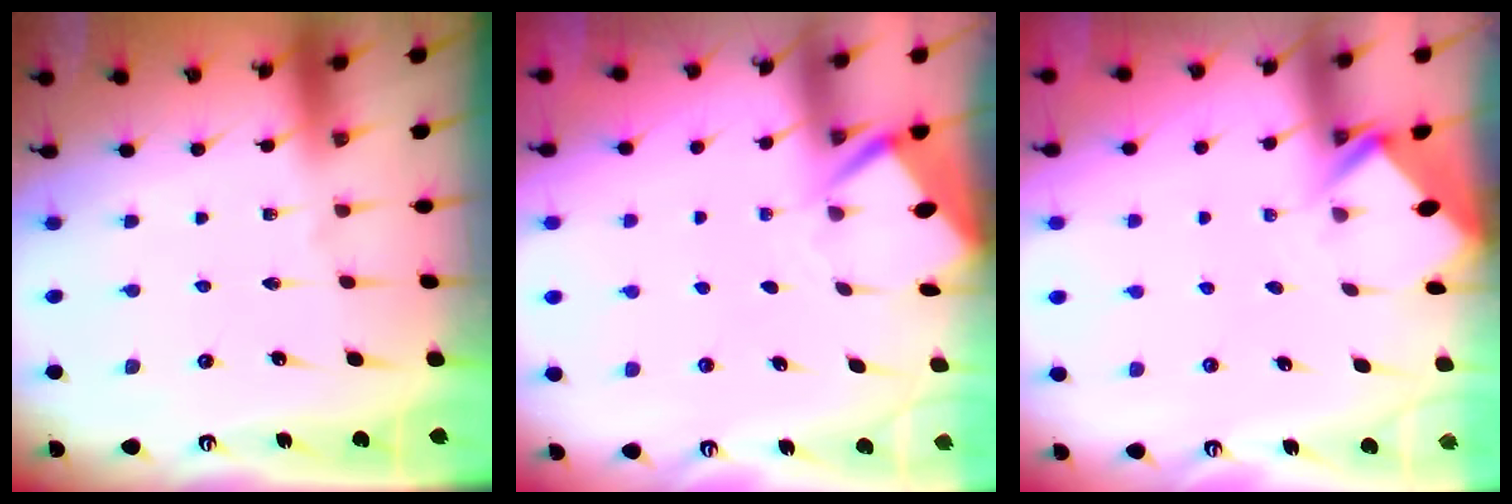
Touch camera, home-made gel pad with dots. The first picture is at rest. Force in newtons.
{"total": 3.8, "press": 3.8, "slide": 0.1}
{"total": 2.9, "press": 2.9, "slide": 0.2}